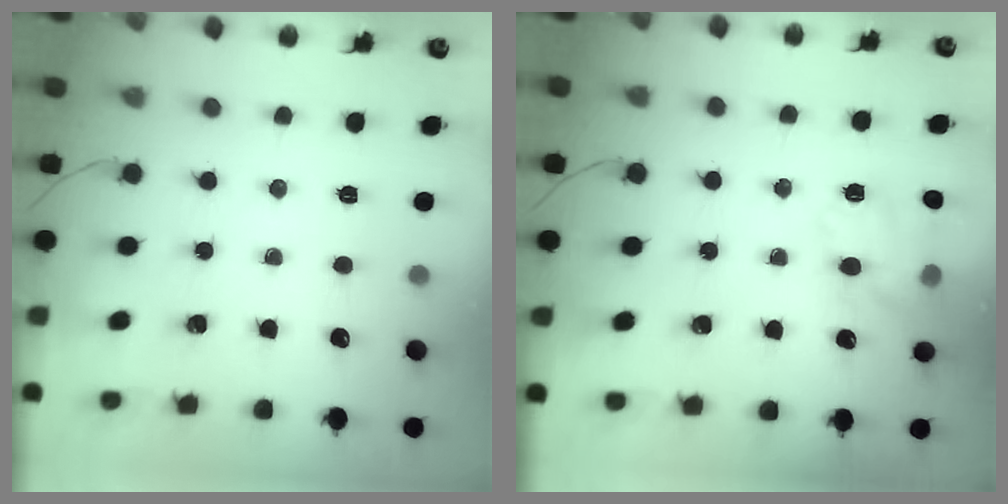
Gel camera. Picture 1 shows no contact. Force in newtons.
{"total": 14.7, "press": 14.5, "slide": 1.8}